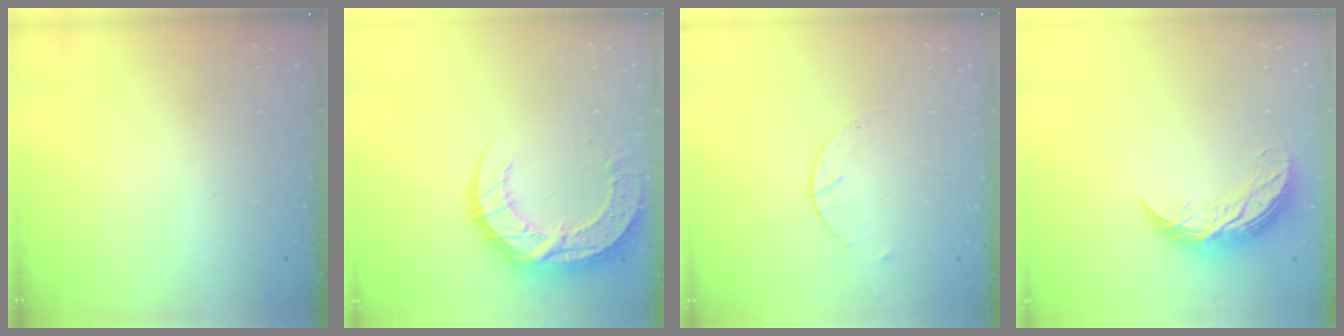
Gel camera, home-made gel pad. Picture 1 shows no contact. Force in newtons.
{"total": 15.6, "press": 15.6, "slide": 1.1}
{"total": 2.6, "press": 2.6, "slide": 0.4}
{"total": 9.7, "press": 9.7, "slide": 0.5}